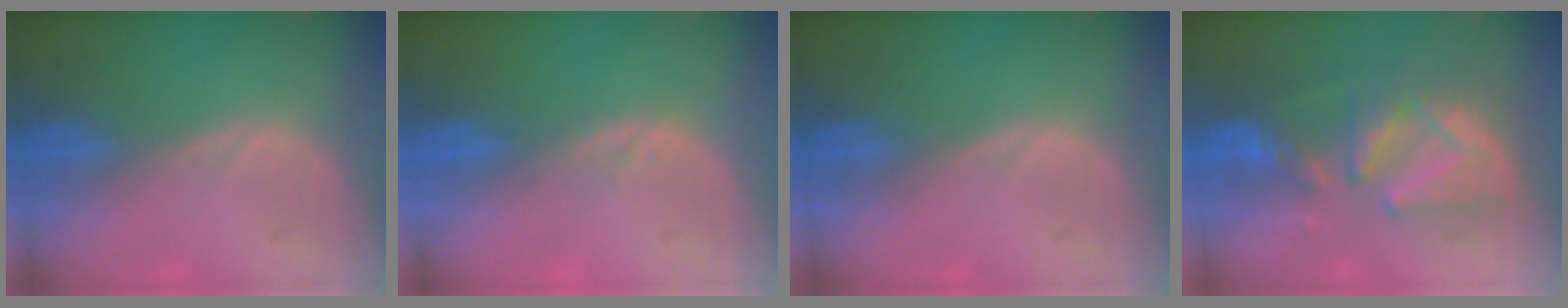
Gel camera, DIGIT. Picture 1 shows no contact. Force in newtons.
{"total": 1.3, "press": 1.3, "slide": 0.2}
{"total": 0.0}
{"total": 8.9, "press": 8.8, "slide": 1.0}